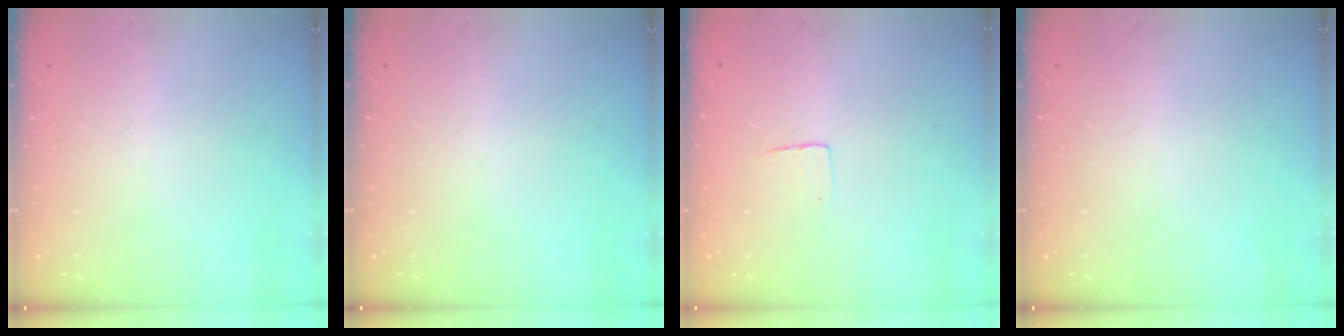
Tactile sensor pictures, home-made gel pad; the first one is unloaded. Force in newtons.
{"total": 0.0}
{"total": 4.5, "press": 4.5, "slide": 0.4}
{"total": 0.0}